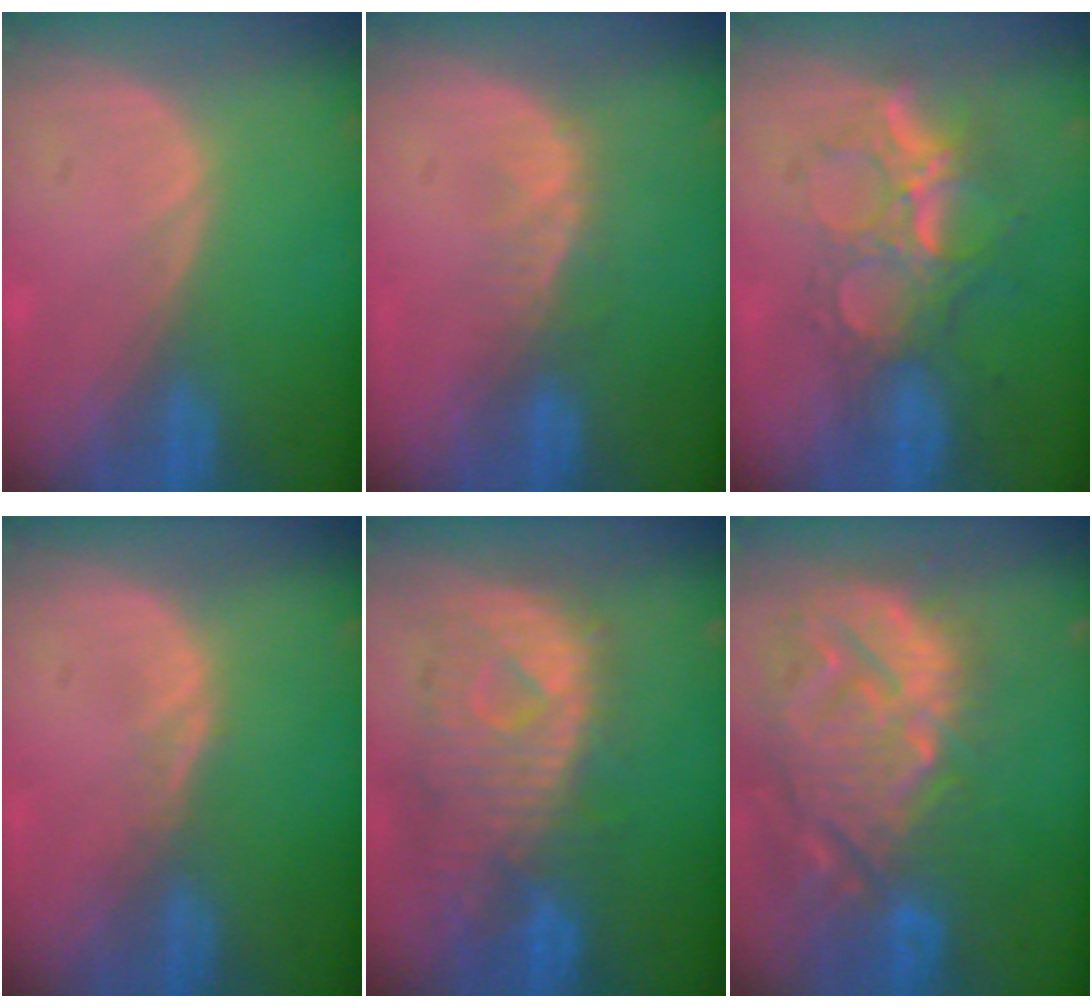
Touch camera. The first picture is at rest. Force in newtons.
{"total": 3.1, "press": 2.7, "slide": 1.5}
{"total": 9.0, "press": 8.0, "slide": 4.0}
{"total": 1.0, "press": 1.0, "slide": 0.1}
{"total": 10.8, "press": 9.7, "slide": 4.8}
{"total": 14.5, "press": 12.4, "slide": 7.5}